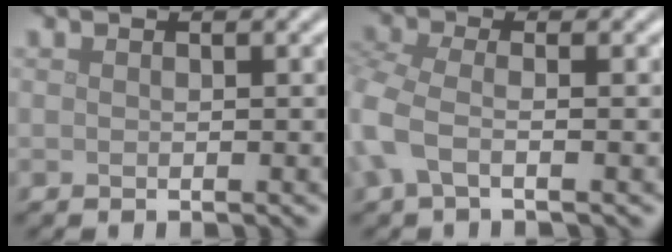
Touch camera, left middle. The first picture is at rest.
{"total": 3.1, "force": [-0.6, 1.4, 2.7], "torque": [-0.072, -0.003, -0.023]}